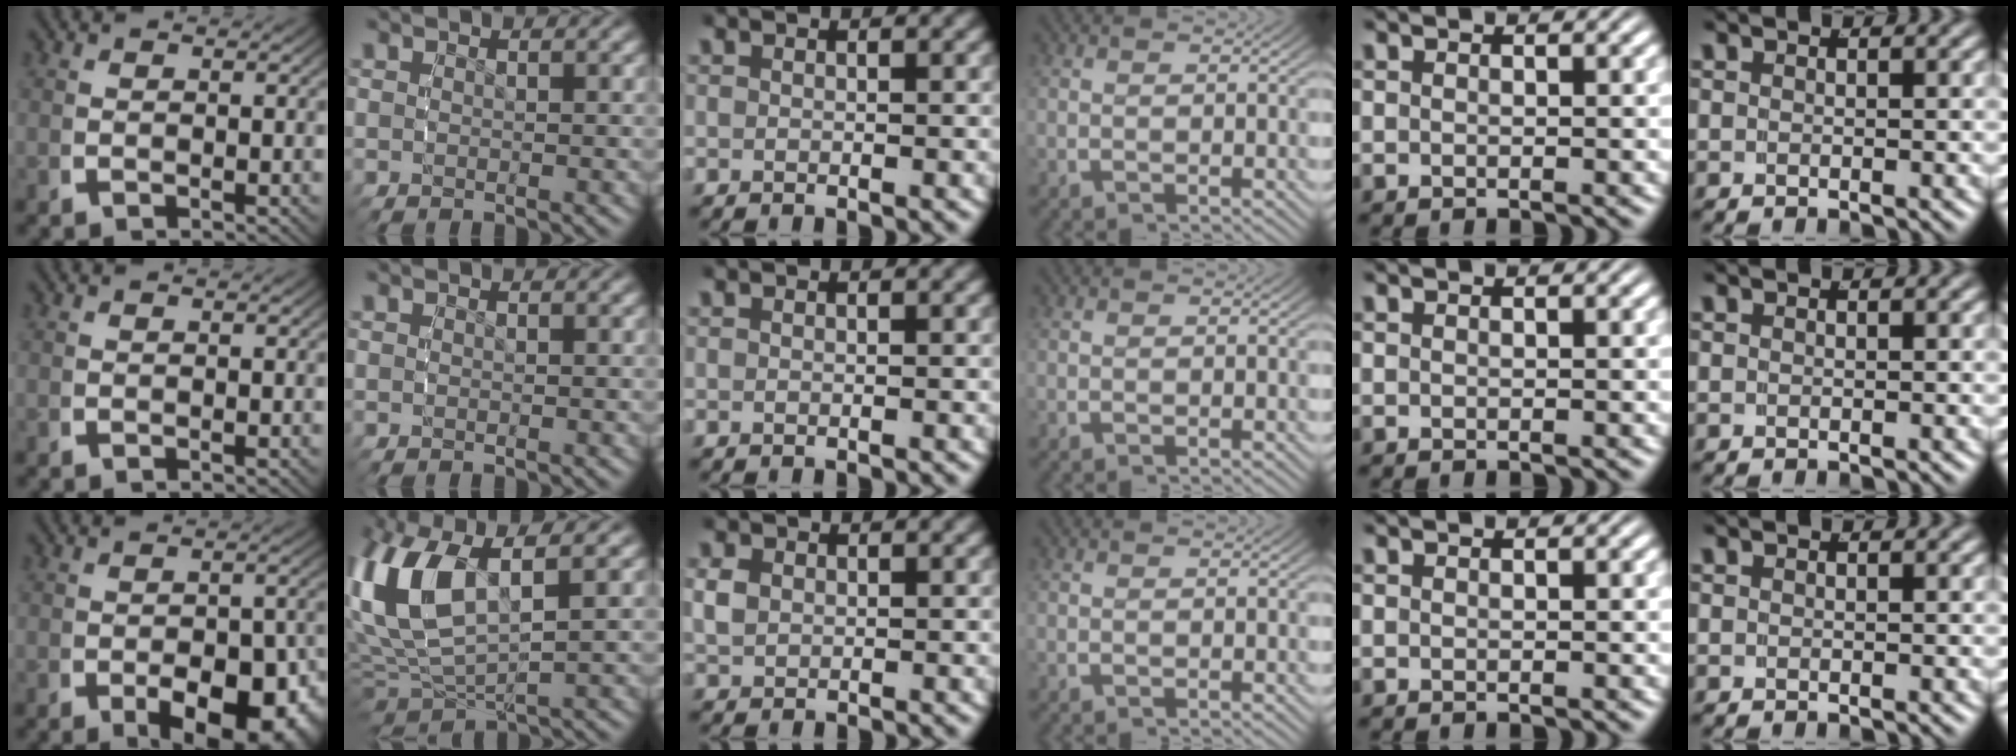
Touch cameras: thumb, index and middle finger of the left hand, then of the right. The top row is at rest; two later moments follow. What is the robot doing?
{"motion": "grasp_and_lifting", "object": "bowl"}